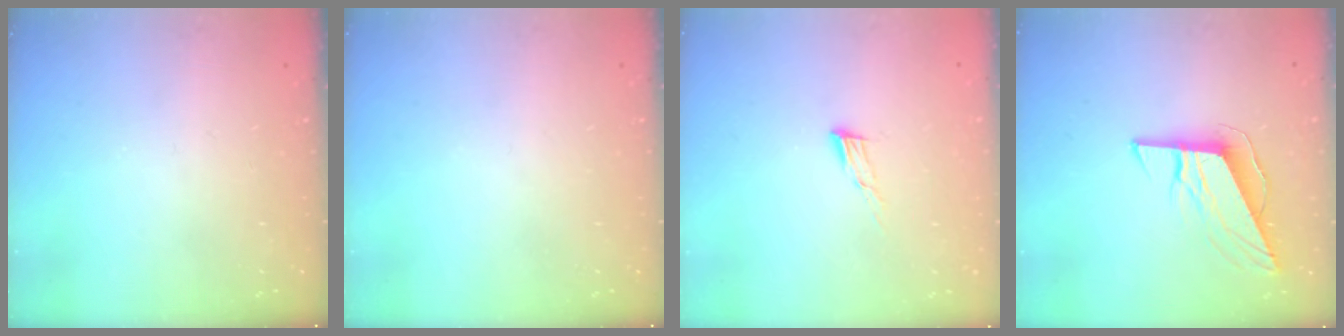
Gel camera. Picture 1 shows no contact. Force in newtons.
{"total": 0.0}
{"total": 6.6, "press": 6.6, "slide": 1.0}
{"total": 9.7, "press": 9.4, "slide": 2.3}